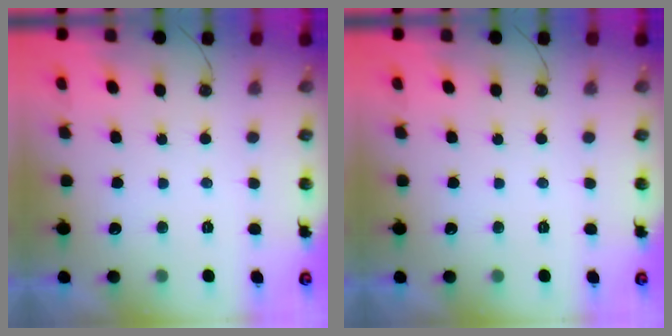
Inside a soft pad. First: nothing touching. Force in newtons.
{"total": 0.0}